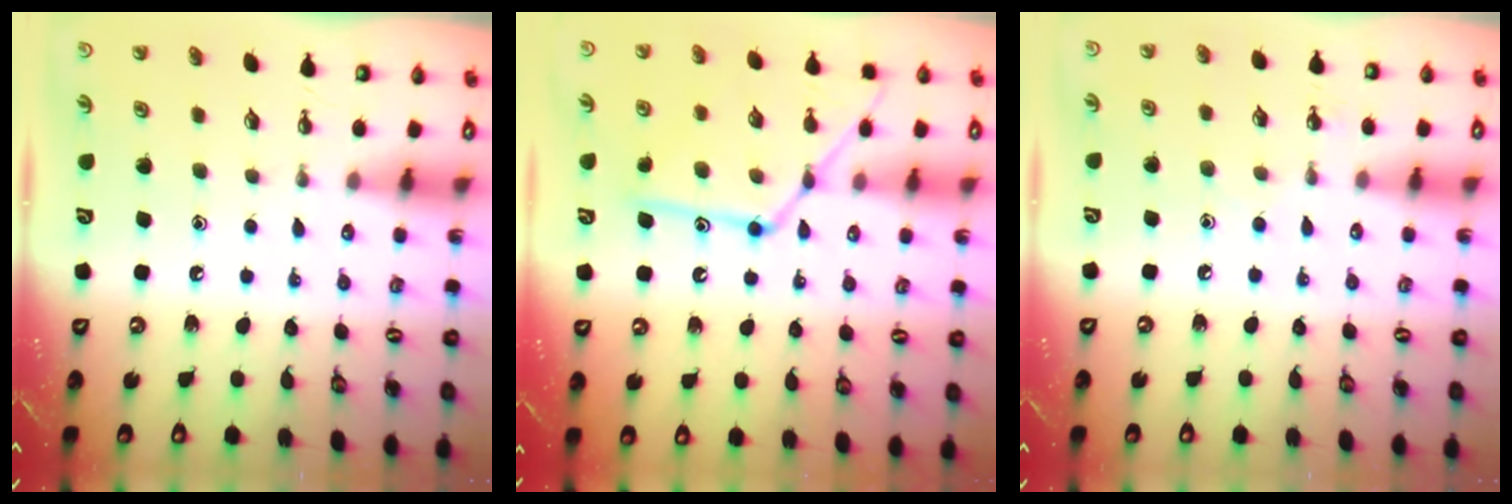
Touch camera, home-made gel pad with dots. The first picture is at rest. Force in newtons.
{"total": 15.6, "press": 15.5, "slide": 1.2}
{"total": 4.0, "press": 3.9, "slide": 0.5}